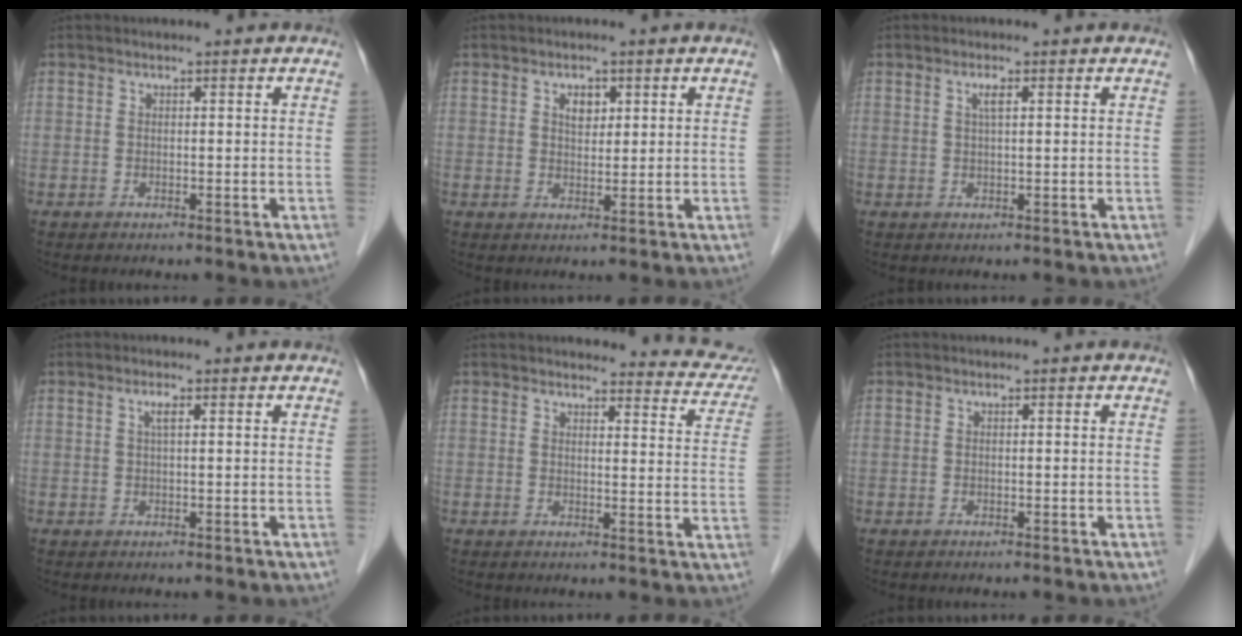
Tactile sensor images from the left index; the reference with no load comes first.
{"total": 2.5, "force": [1.2, 1.5, 1.7], "torque": [-0.029, 0.005, 0.021]}
{"total": 1.6, "force": [0.6, 0.1, 1.4], "torque": [-0.030, 0.003, 0.010]}
{"total": 1.4, "force": [0.5, 0.1, 1.3], "torque": [-0.026, 0.003, 0.007]}
{"total": 10.5, "force": [10.3, 2.1, 1.2], "torque": [0.019, -0.046, 0.083]}
{"total": 0.0}